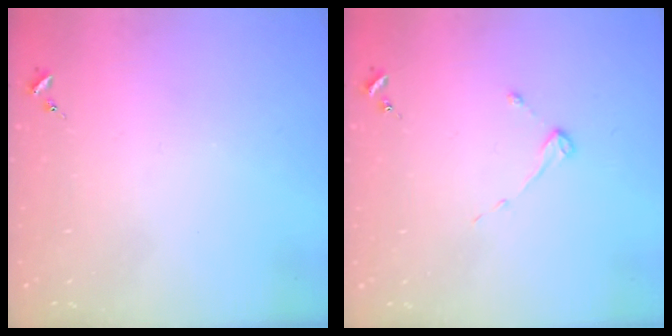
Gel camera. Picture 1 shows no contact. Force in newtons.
{"total": 2.9, "press": 2.8, "slide": 0.3}